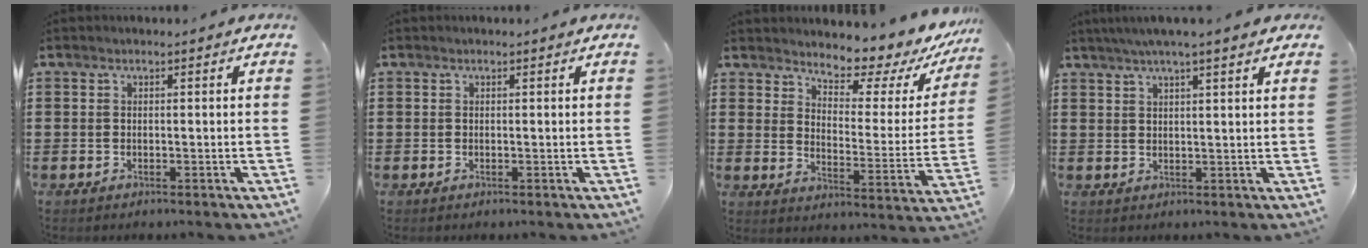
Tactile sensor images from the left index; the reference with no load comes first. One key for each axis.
{"total": 0.0}
{"total": 5.8, "fx": 5.5, "fy": 1.3, "fz": 1.6, "tx": -0.039, "ty": -0.049, "tz": 0.087}
{"total": 3.9, "fx": 3.1, "fy": -0.1, "fz": 2.4, "tx": -0.055, "ty": 0.000, "tz": 0.055}